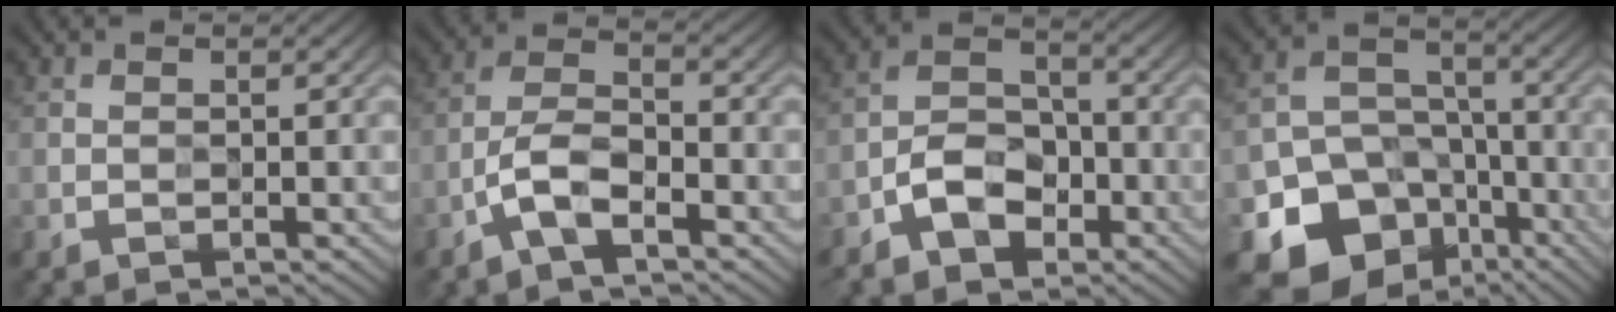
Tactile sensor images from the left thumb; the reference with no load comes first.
{"total": 5.9, "force": [-3.1, 2.2, 4.5], "torque": [-0.092, 0.010, -0.073]}
{"total": 6.9, "force": [-3.7, 4.3, 3.9], "torque": [-0.072, 0.003, -0.080]}
{"total": 15.4, "force": [-8.1, 11.9, 5.4], "torque": [-0.139, -0.039, -0.126]}